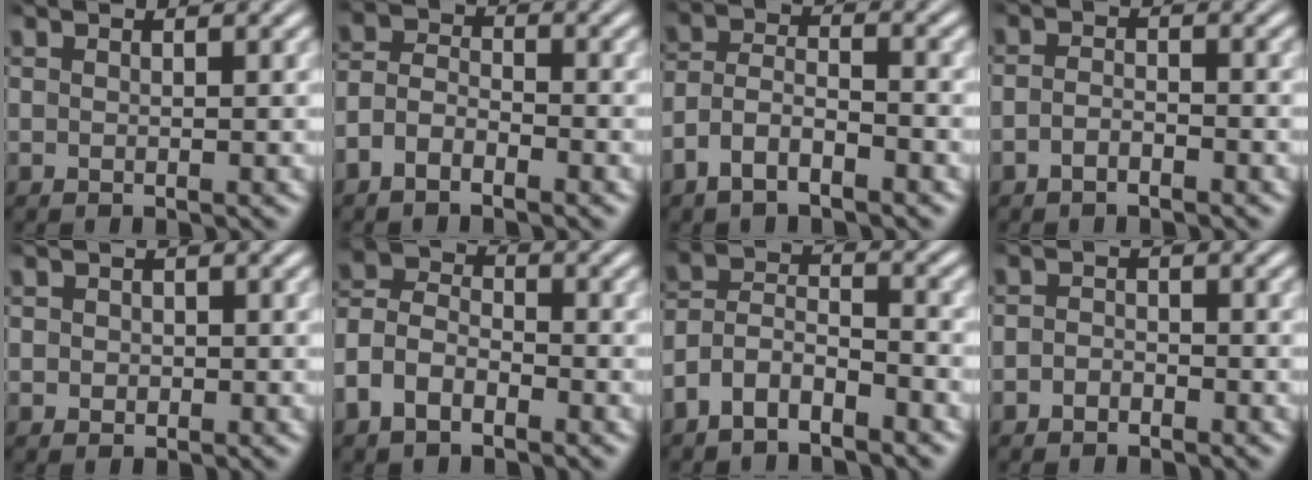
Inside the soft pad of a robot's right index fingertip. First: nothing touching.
{"total": 4.2, "force": [-2.4, 3.1, 1.6], "torque": [-0.033, -0.011, -0.046]}
{"total": 4.9, "force": [-2.7, 3.4, 2.3], "torque": [-0.050, -0.013, -0.050]}
{"total": 1.8, "force": [-1.6, 0.6, 0.7], "torque": [-0.013, -0.006, -0.029]}
{"total": 1.0, "force": [-0.3, 0.9, 0.3], "torque": [-0.008, -0.009, -0.001]}
{"total": 6.6, "force": [-1.6, 5.7, 3.0], "torque": [-0.073, -0.014, -0.037]}
{"total": 6.2, "force": [-3.3, 4.9, 2.1], "torque": [-0.051, -0.019, -0.065]}
{"total": 1.7, "force": [-1.6, 0.7, 0.0], "torque": [0.002, -0.011, -0.026]}